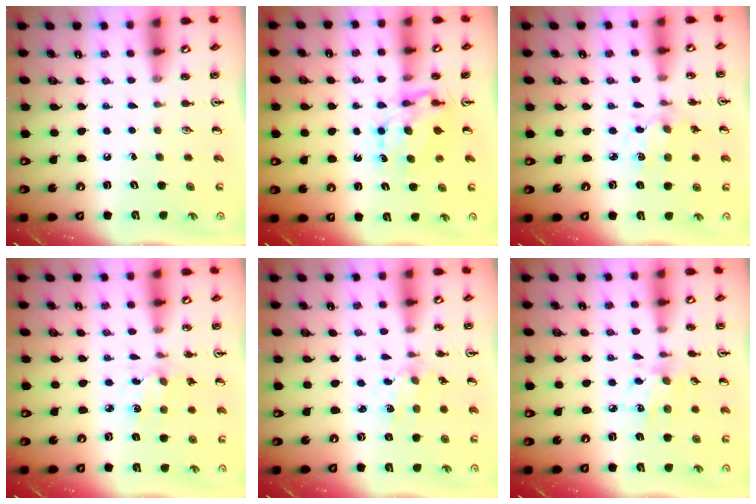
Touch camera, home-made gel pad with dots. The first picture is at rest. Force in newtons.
{"total": 7.4, "press": 7.4, "slide": 0.6}
{"total": 1.9, "press": 1.9, "slide": 0.2}
{"total": 2.5, "press": 2.4, "slide": 0.7}
{"total": 1.4, "press": 1.4, "slide": 0.2}
{"total": 5.9, "press": 5.7, "slide": 1.6}